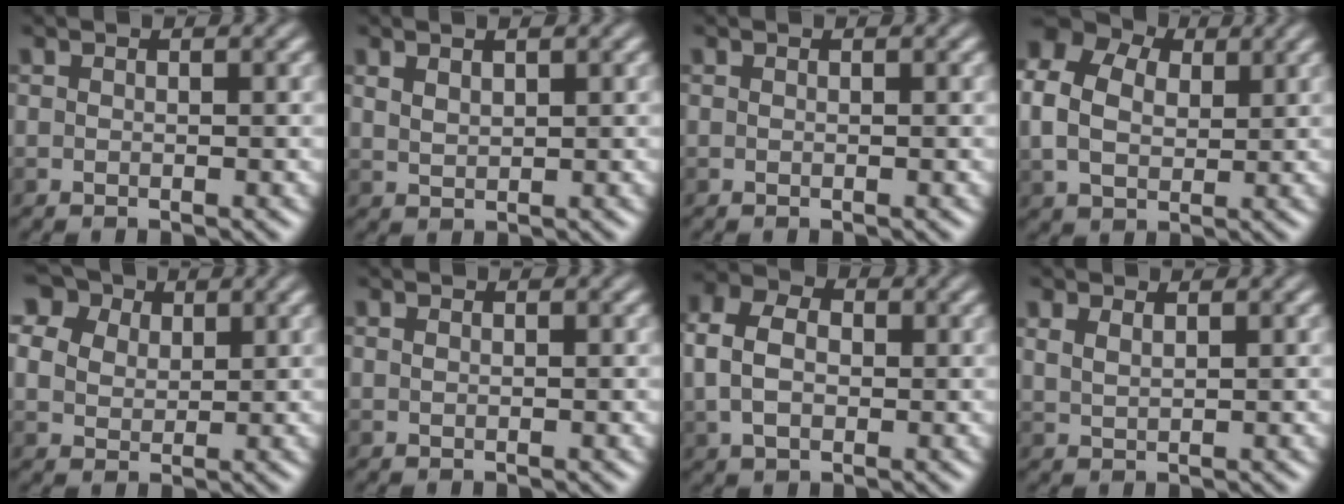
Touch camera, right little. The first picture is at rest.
{"total": 1.3, "force": [0.8, 0.5, 0.9], "torque": [-0.021, 0.000, 0.021]}
{"total": 0.0}
{"total": 7.2, "force": [1.5, 5.5, 4.5], "torque": [-0.117, 0.021, 0.024]}
{"total": 11.7, "force": [6.8, 7.8, 5.5], "torque": [-0.139, 0.043, 0.113]}
{"total": 0.0}
{"total": 5.1, "force": [0.2, 3.6, 3.6], "torque": [-0.087, 0.014, -0.002]}
{"total": 2.0, "force": [1.1, 1.0, 1.2], "torque": [-0.023, 0.005, 0.018]}